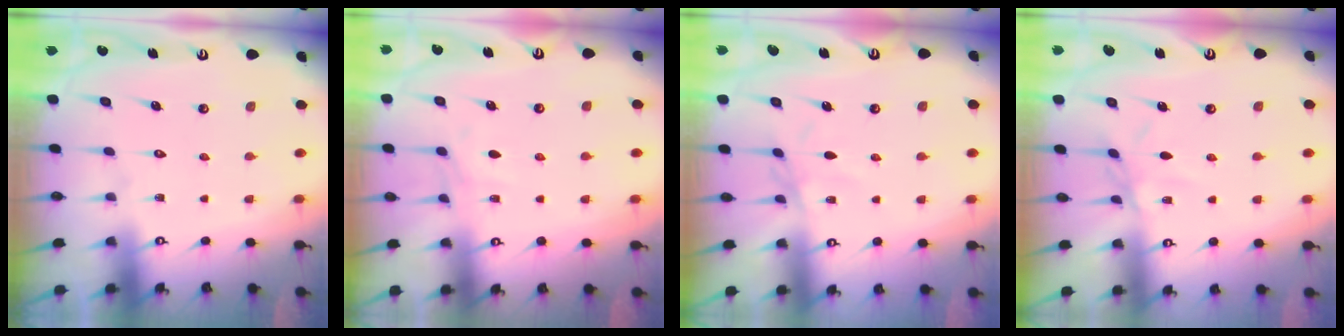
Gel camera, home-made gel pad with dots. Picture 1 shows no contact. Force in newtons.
{"total": 5.5, "press": 5.4, "slide": 0.4}
{"total": 2.0, "press": 1.9, "slide": 0.4}
{"total": 4.4, "press": 4.4, "slide": 0.5}